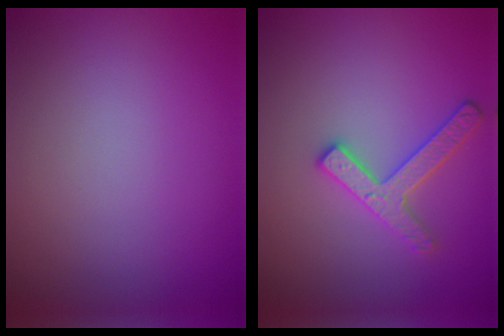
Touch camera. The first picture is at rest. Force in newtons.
{"total": 2.9, "press": 2.8, "slide": 0.6}